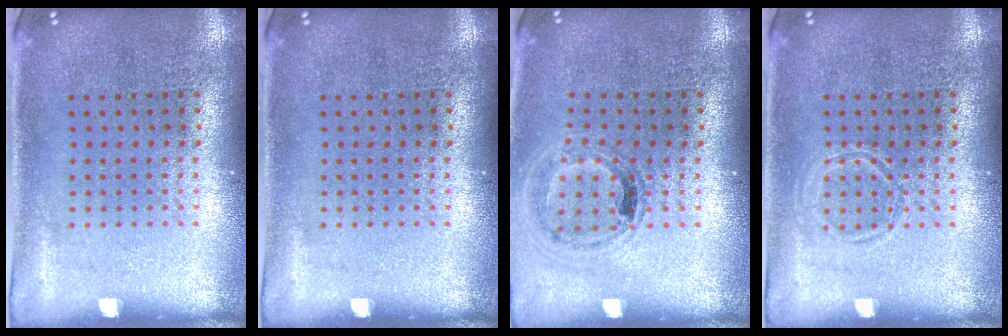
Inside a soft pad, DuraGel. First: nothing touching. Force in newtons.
{"total": 0.0}
{"total": 0.9, "press": 0.9, "slide": 0.1}
{"total": 1.0, "press": 1.0, "slide": 0.1}